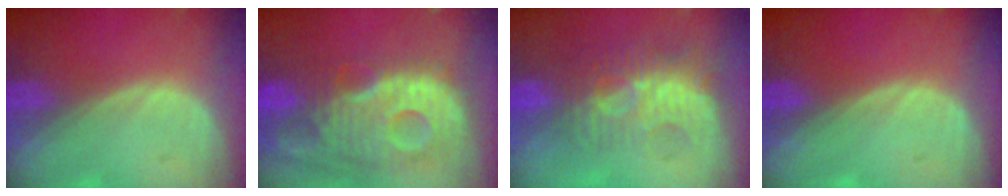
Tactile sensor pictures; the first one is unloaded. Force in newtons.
{"total": 13.8, "press": 12.0, "slide": 6.8}
{"total": 9.6, "press": 8.4, "slide": 4.5}
{"total": 0.0}